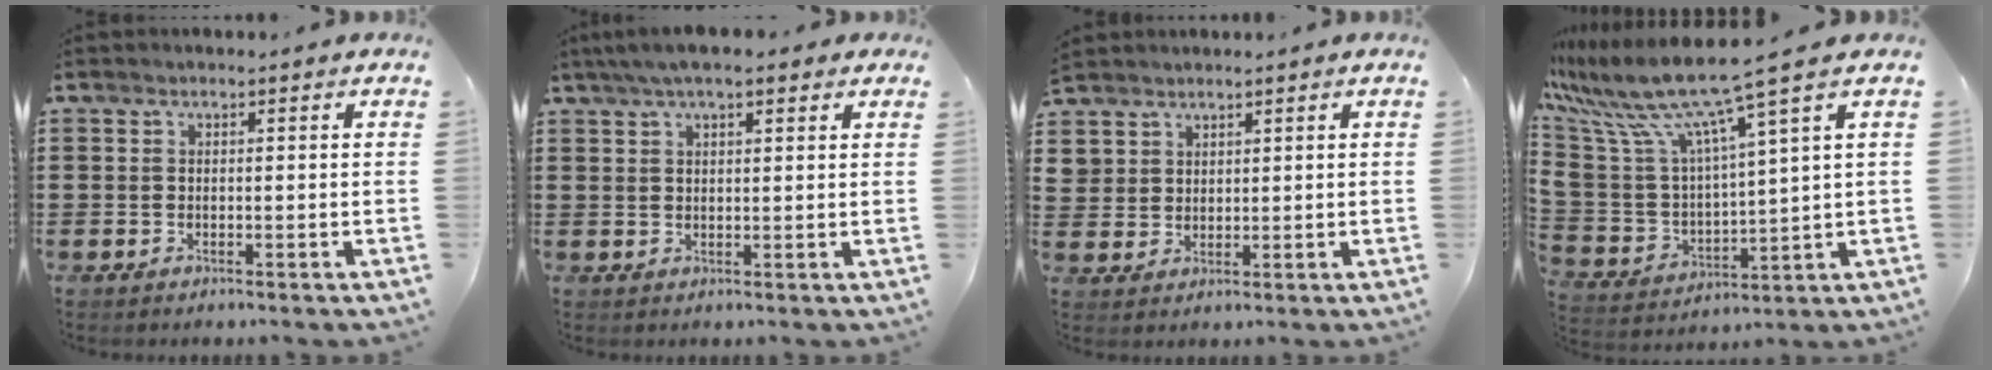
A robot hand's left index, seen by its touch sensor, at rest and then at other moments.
{"total": 4.1, "force": [2.7, 1.2, 2.9], "torque": [-0.060, 0.010, 0.049]}
{"total": 3.4, "force": [2.4, 2.3, -0.2], "torque": [-0.011, 0.006, 0.047]}
{"total": 9.6, "force": [7.0, 0.6, 6.5], "torque": [-0.171, -0.054, 0.107]}